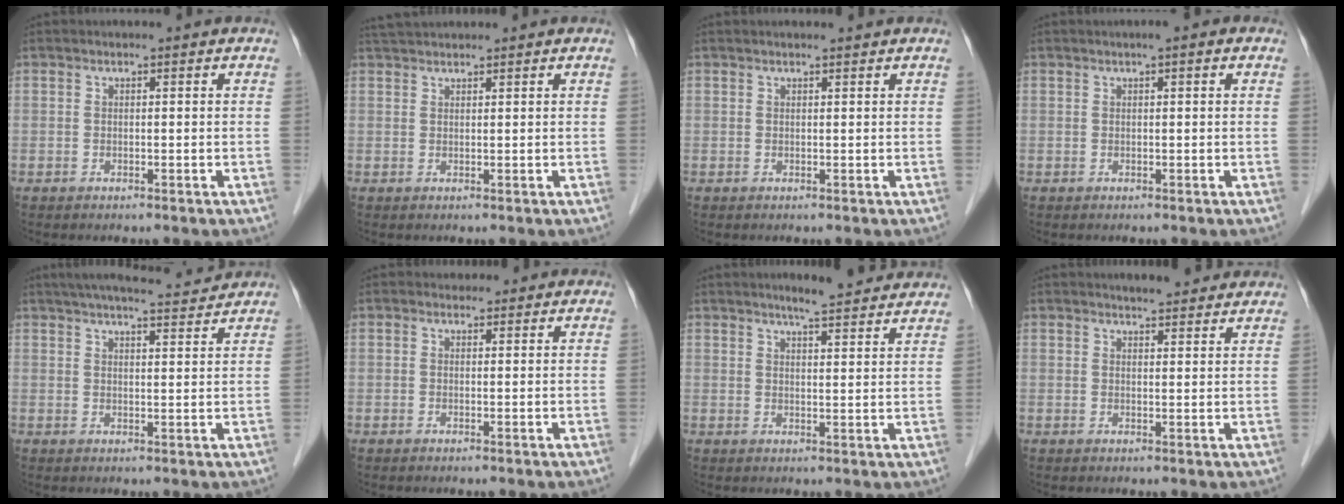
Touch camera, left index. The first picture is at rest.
{"total": 3.2, "force": [3.1, 0.1, 0.9], "torque": [-0.017, 0.028, 0.058]}
{"total": 1.6, "force": [1.5, -0.1, 0.6], "torque": [-0.006, 0.009, 0.022]}
{"total": 1.8, "force": [0.8, 0.3, 1.5], "torque": [-0.025, 0.008, 0.008]}
{"total": 13.0, "force": [12.0, 0.8, 4.9], "torque": [-0.085, 0.012, 0.169]}
{"total": 1.6, "force": [1.3, 0.9, 0.0], "torque": [0.005, 0.008, 0.013]}
{"total": 9.0, "force": [7.9, 0.7, 4.2], "torque": [-0.057, 0.012, 0.094]}
{"total": 5.8, "force": [5.3, 1.1, 2.1], "torque": [-0.027, 0.008, 0.063]}